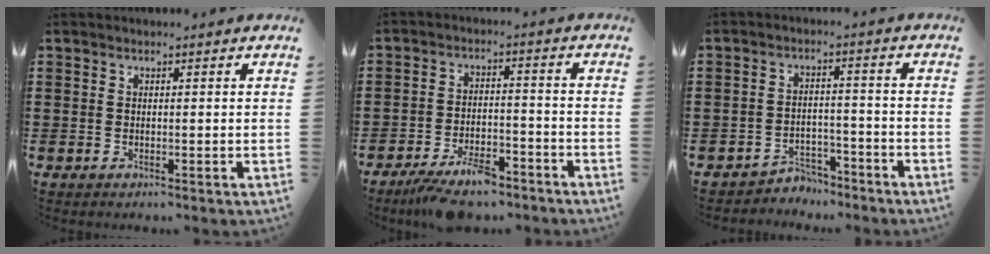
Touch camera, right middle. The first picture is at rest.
{"total": 7.0, "force": [-5.9, 1.9, 3.4], "torque": [-0.068, 0.005, -0.111]}
{"total": 3.9, "force": [-3.8, 0.9, 0.2], "torque": [-0.011, 0.005, -0.080]}